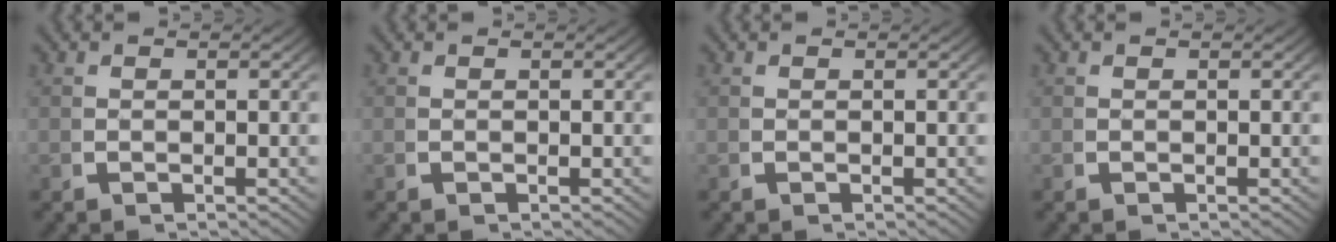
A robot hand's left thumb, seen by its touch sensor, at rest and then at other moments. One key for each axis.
{"total": 0.0}
{"total": 0.0}
{"total": 0.0}